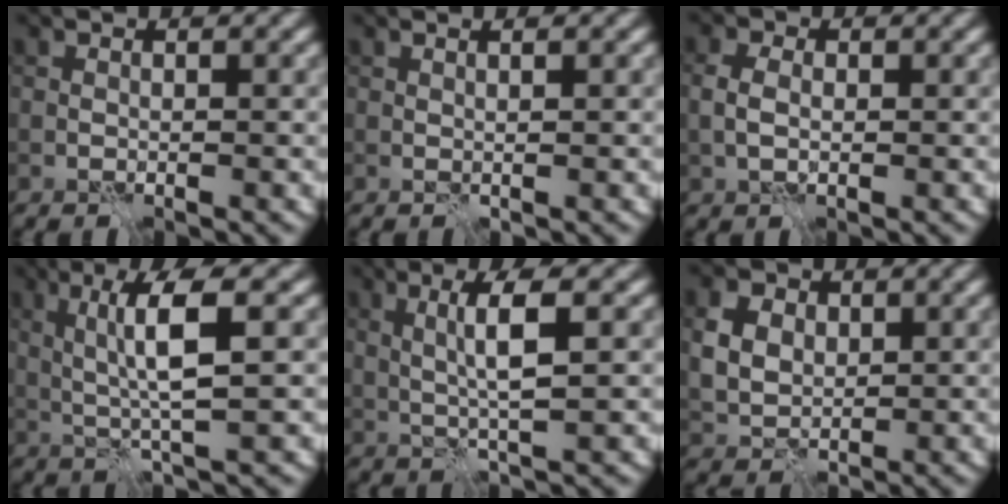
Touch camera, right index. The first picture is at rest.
{"total": 0.7, "force": [0.4, 0.0, 0.6], "torque": [-0.013, 0.003, 0.002]}
{"total": 2.3, "force": [0.0, 1.6, 1.6], "torque": [-0.043, 0.003, 0.001]}
{"total": 5.3, "force": [1.0, 0.6, 5.2], "torque": [-0.105, 0.007, 0.023]}
{"total": 4.1, "force": [0.9, 0.5, 4.0], "torque": [-0.079, 0.004, 0.020]}
{"total": 4.7, "force": [1.2, 3.6, 2.7], "torque": [-0.066, 0.010, 0.017]}